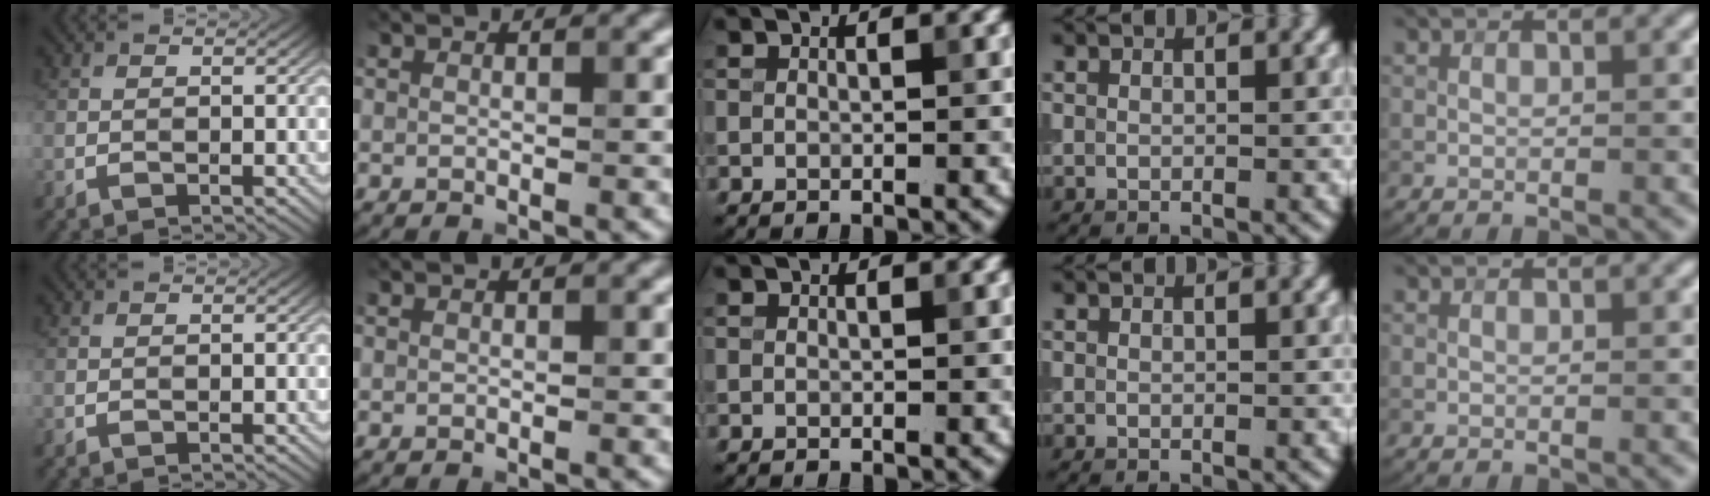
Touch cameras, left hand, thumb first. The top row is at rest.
{}